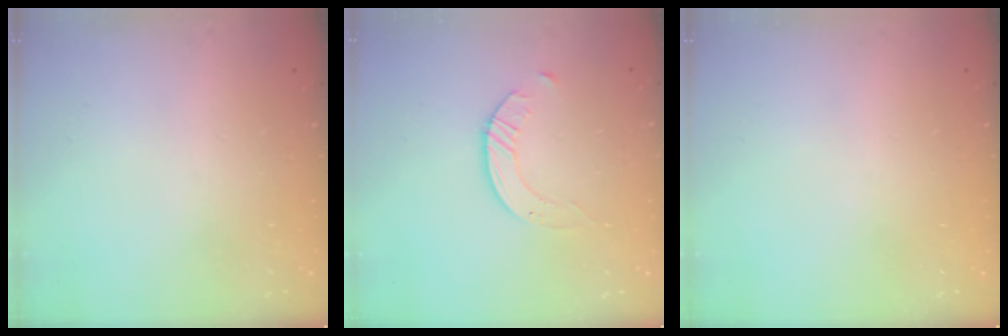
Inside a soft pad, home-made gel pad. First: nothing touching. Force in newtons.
{"total": 2.7, "press": 2.7, "slide": 0.3}
{"total": 0.0}